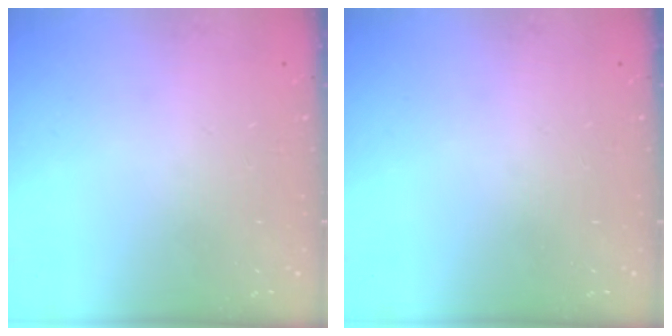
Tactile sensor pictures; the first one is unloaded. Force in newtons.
{"total": 0.0}